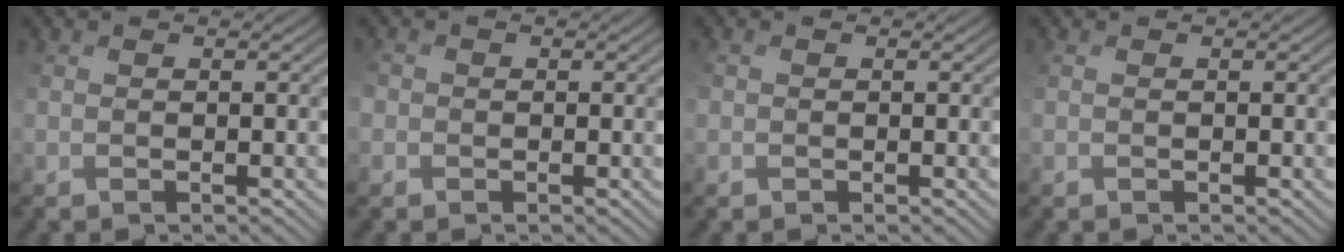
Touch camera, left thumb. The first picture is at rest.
{"total": 1.4, "force": [-0.6, 1.2, 0.2], "torque": [-0.006, 0.002, -0.011]}
{"total": 0.5, "force": [-0.2, 0.5, -0.1], "torque": [0.002, 0.000, -0.006]}
{"total": 0.0}